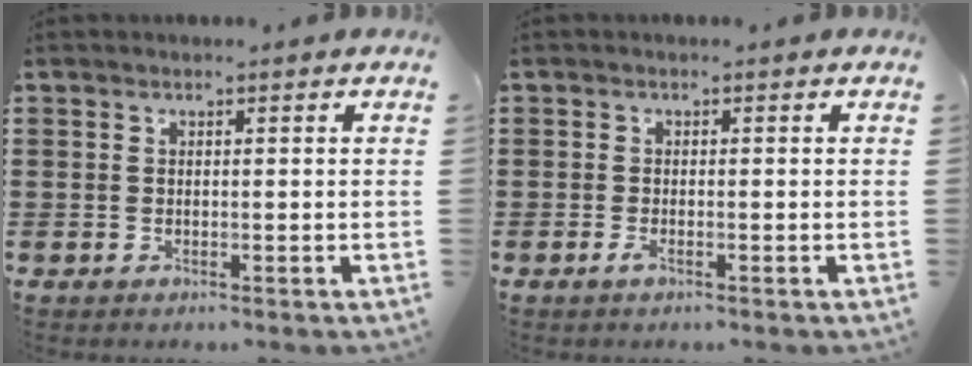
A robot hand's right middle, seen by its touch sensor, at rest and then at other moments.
{"total": 1.2, "force": [-0.6, 0.2, 1.0], "torque": [-0.028, -0.006, -0.014]}